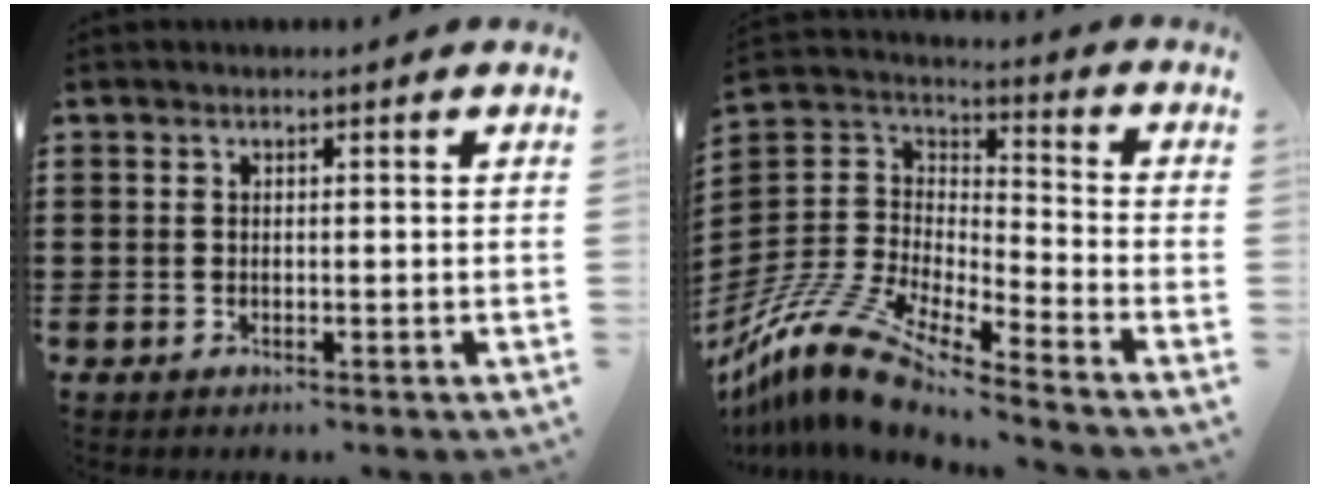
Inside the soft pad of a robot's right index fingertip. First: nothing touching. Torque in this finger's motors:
{"motor_torque": [-0.86, 0.96, 0.62, 0.20]}